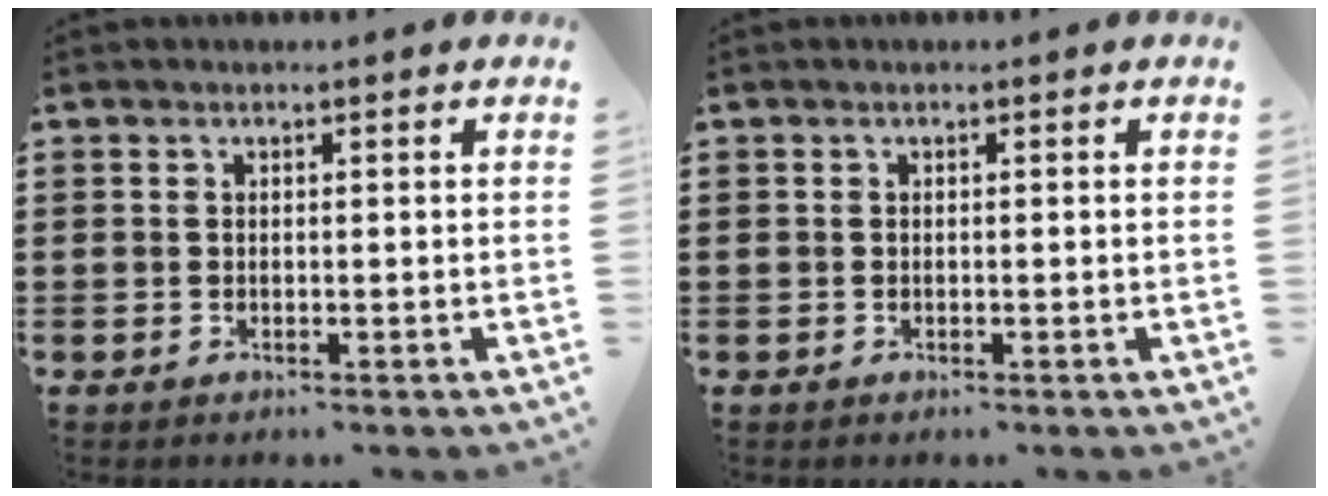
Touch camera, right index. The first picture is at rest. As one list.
[{"total": 0.0}]